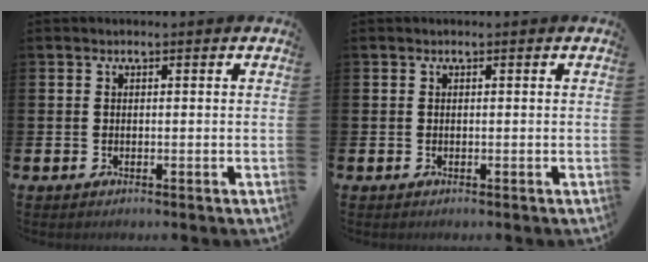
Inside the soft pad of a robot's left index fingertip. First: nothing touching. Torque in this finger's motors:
{"motor_torque": [-0.02, 0.02, 0.00, -0.01]}